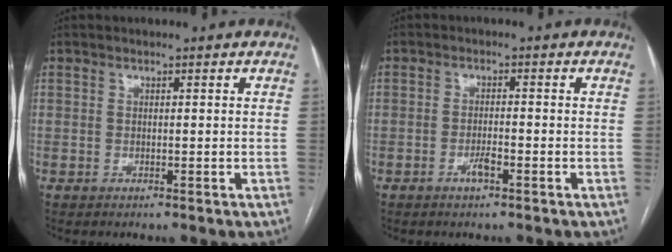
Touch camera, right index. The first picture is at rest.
{"total": 2.1, "force": [-1.3, 0.3, 1.7], "torque": [-0.032, 0.001, -0.022]}